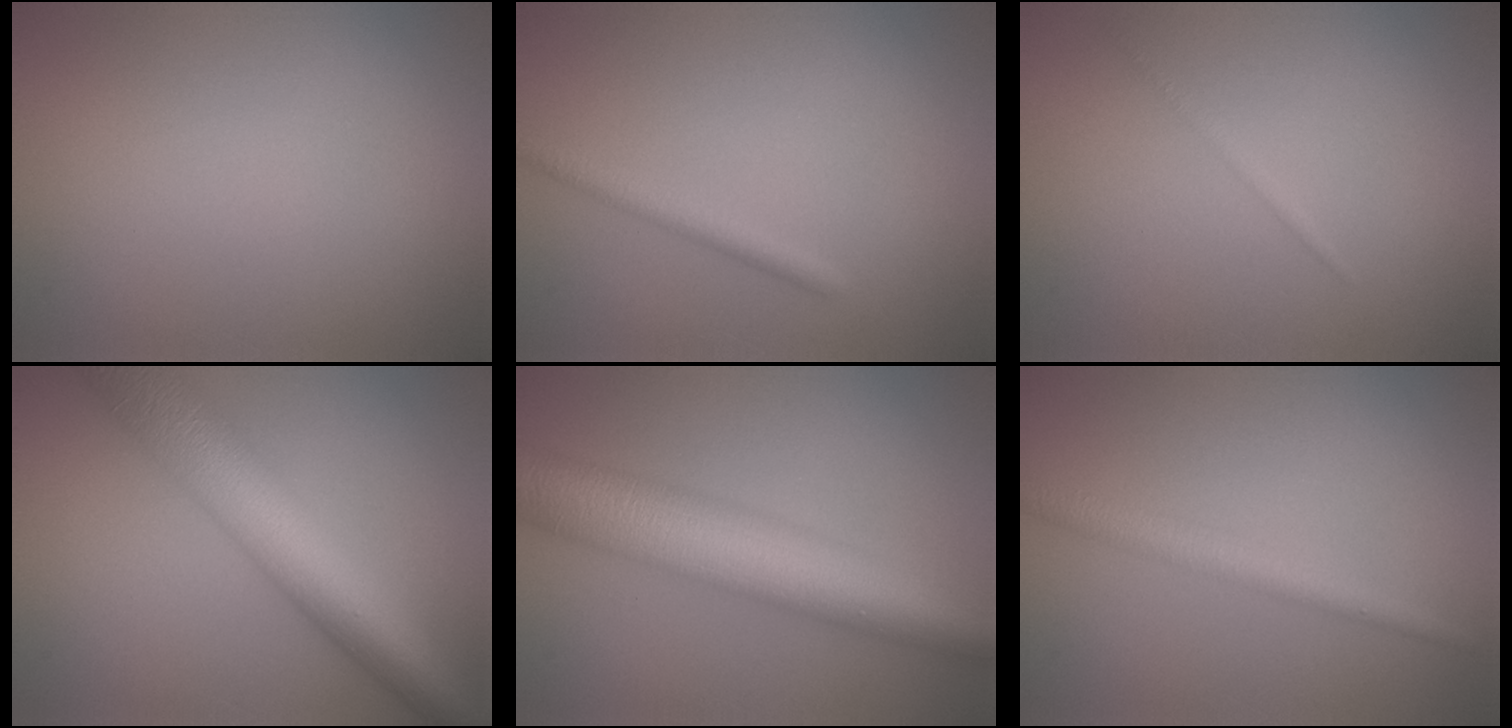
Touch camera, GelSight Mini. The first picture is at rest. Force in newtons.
{"total": 1.6, "press": 1.6, "slide": 0.1}
{"total": 0.7, "press": 0.7, "slide": 0.1}
{"total": 10.1, "press": 10.1, "slide": 0.2}
{"total": 10.7, "press": 10.7, "slide": 0.1}
{"total": 2.6, "press": 2.6, "slide": 0.1}